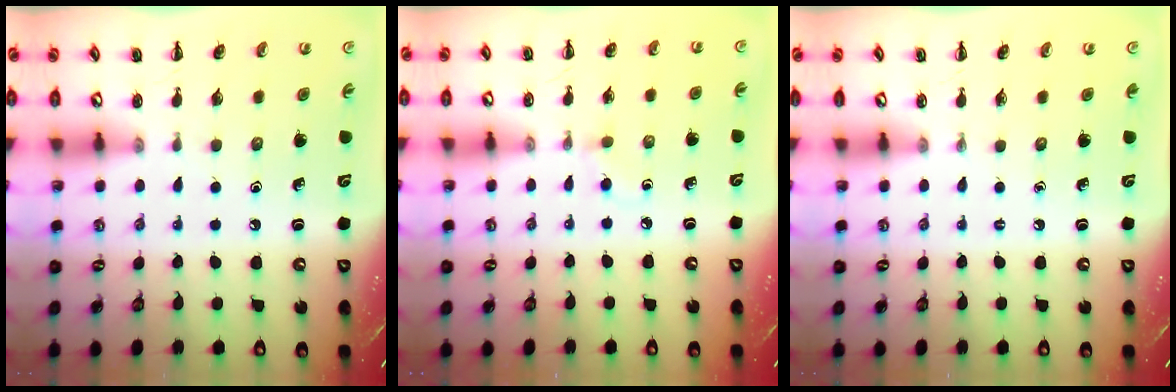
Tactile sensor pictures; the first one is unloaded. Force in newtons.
{"total": 2.7, "press": 2.5, "slide": 0.9}
{"total": 0.0}